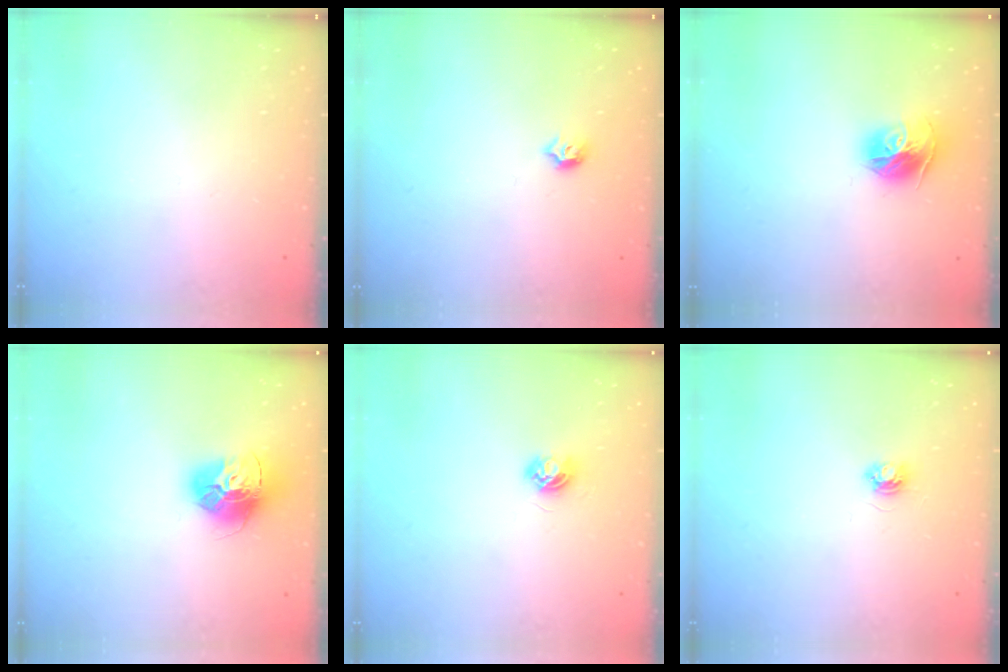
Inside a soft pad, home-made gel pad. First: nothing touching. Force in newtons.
{"total": 4.9, "press": 4.8, "slide": 0.9}
{"total": 12.5, "press": 12.4, "slide": 1.3}
{"total": 14.8, "press": 14.8, "slide": 1.6}
{"total": 4.2, "press": 4.2, "slide": 0.4}
{"total": 3.4, "press": 3.4, "slide": 0.4}